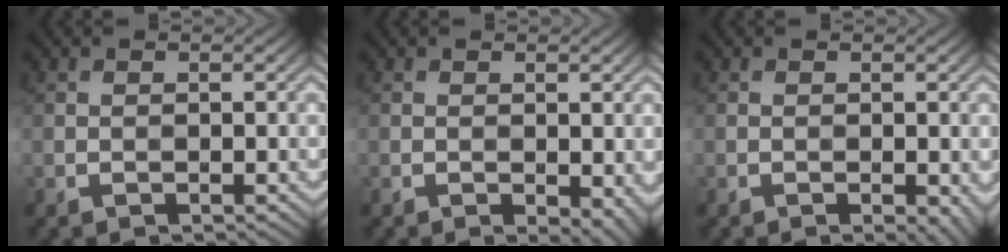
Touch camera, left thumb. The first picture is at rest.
{"total": 3.0, "force": [-1.1, 1.6, 2.3], "torque": [-0.028, -0.010, -0.010]}
{"total": 1.6, "force": [-0.6, 0.5, 1.4], "torque": [-0.019, -0.004, -0.005]}